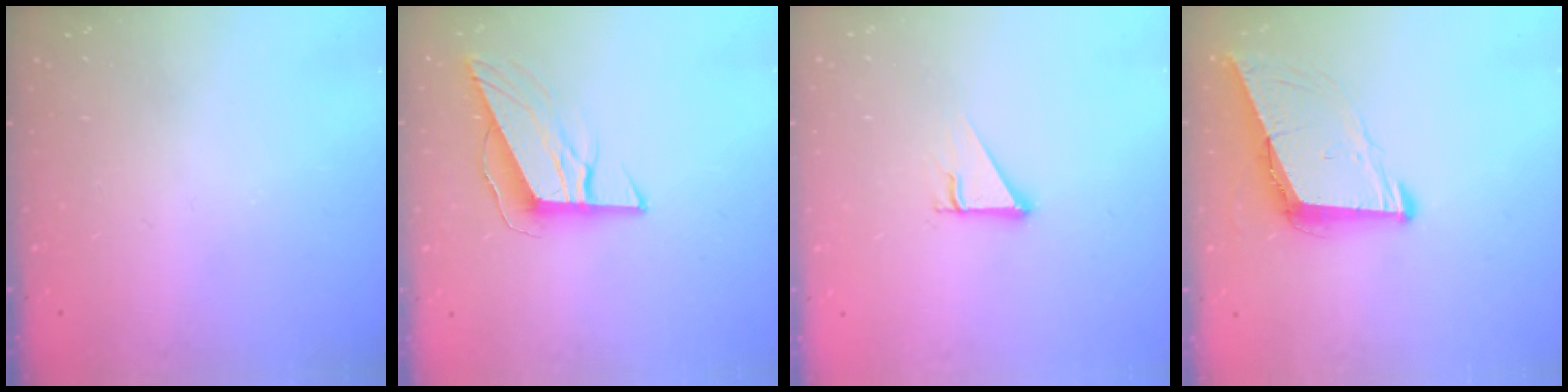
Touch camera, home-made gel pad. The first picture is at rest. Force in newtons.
{"total": 9.7, "press": 9.4, "slide": 2.3}
{"total": 2.5, "press": 2.5, "slide": 0.2}
{"total": 8.6, "press": 7.7, "slide": 3.8}